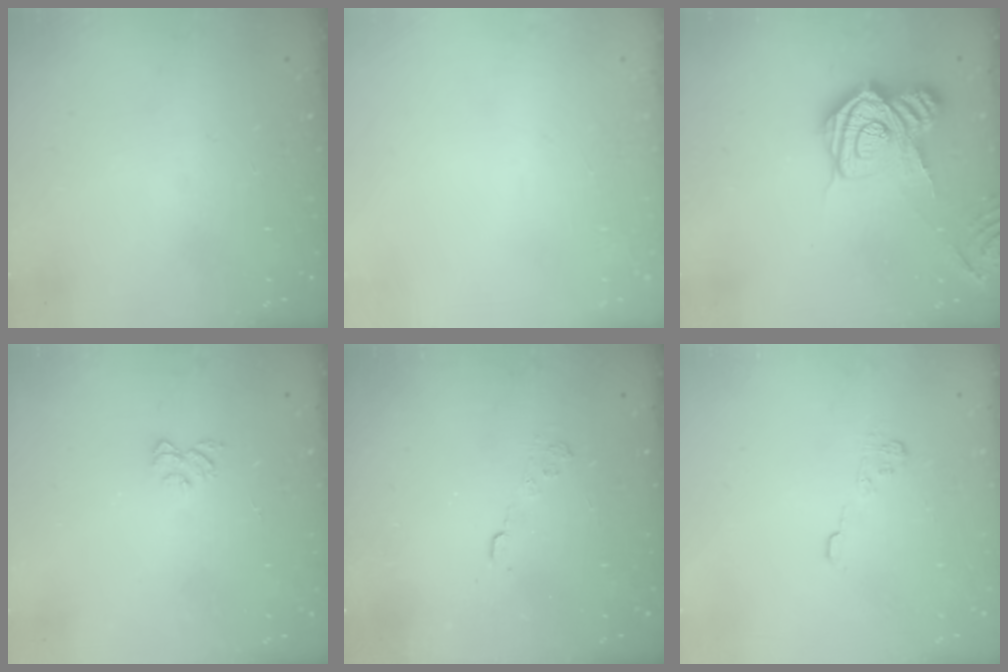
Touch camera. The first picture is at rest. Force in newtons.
{"total": 2.7, "press": 2.6, "slide": 0.8}
{"total": 17.5, "press": 17.5, "slide": 1.3}
{"total": 5.4, "press": 5.4, "slide": 0.5}
{"total": 3.6, "press": 3.4, "slide": 1.2}
{"total": 4.1, "press": 3.8, "slide": 1.5}